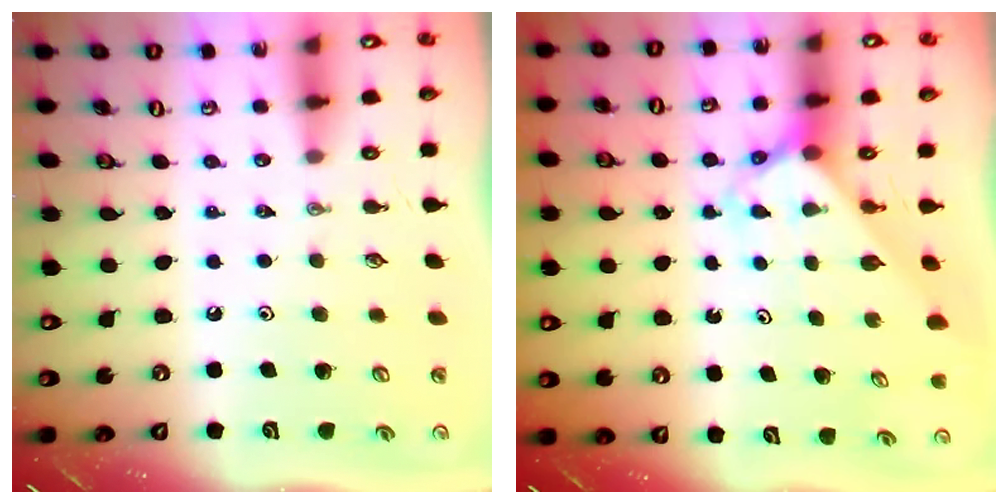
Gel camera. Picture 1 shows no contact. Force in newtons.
{"total": 2.6, "press": 2.6, "slide": 0.1}